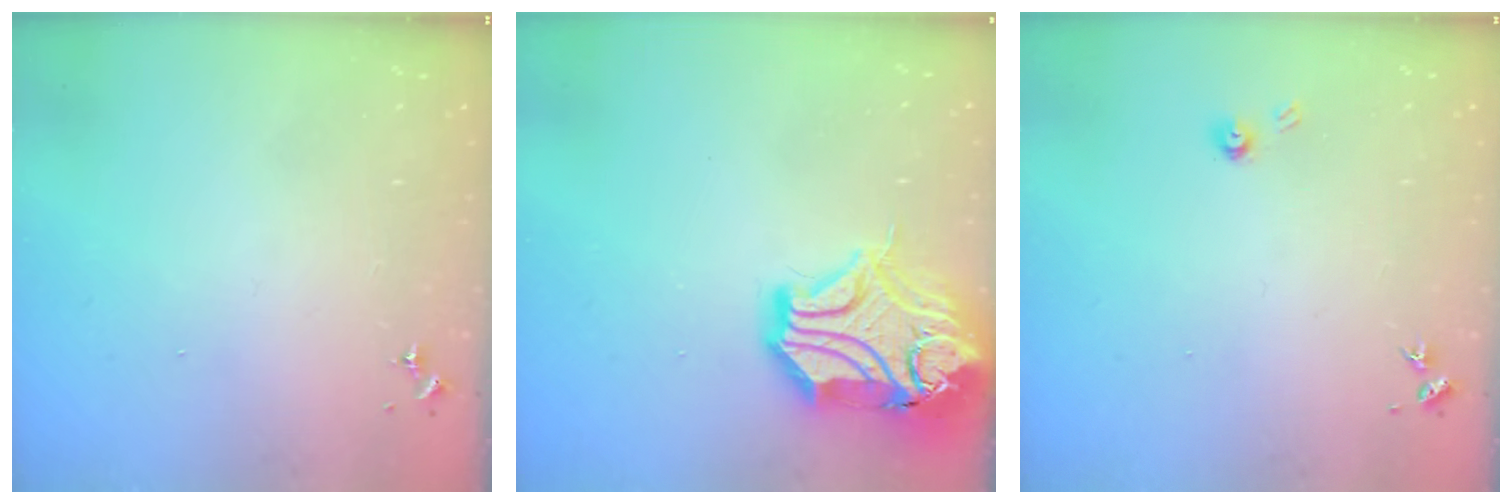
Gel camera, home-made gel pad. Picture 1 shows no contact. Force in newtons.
{"total": 21.7, "press": 21.5, "slide": 2.9}
{"total": 3.8, "press": 3.8, "slide": 0.5}